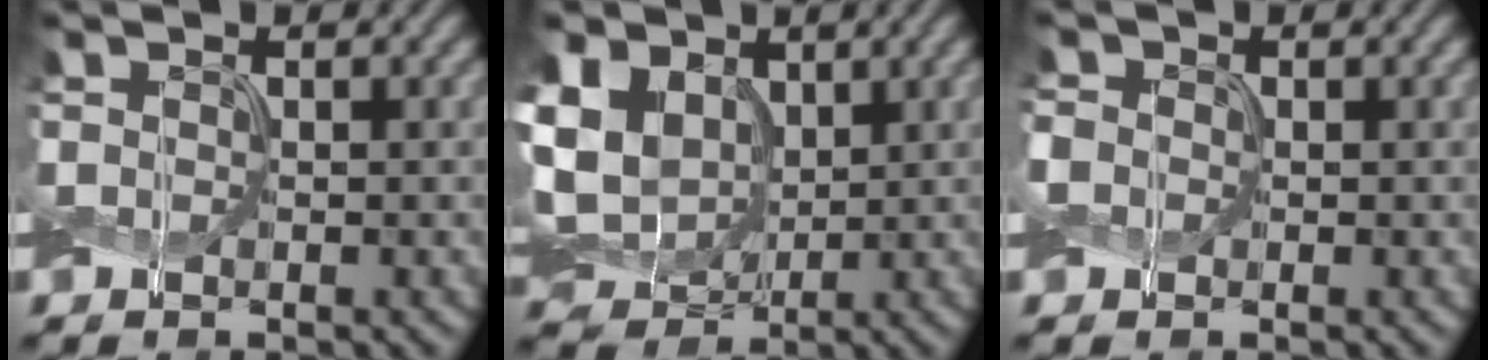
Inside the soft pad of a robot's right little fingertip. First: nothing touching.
{"total": 11.1, "force": [2.3, 9.0, 6.2], "torque": [-0.162, 0.020, 0.028]}
{"total": 1.9, "force": [0.0, 1.8, 0.8], "torque": [-0.031, 0.008, -0.007]}